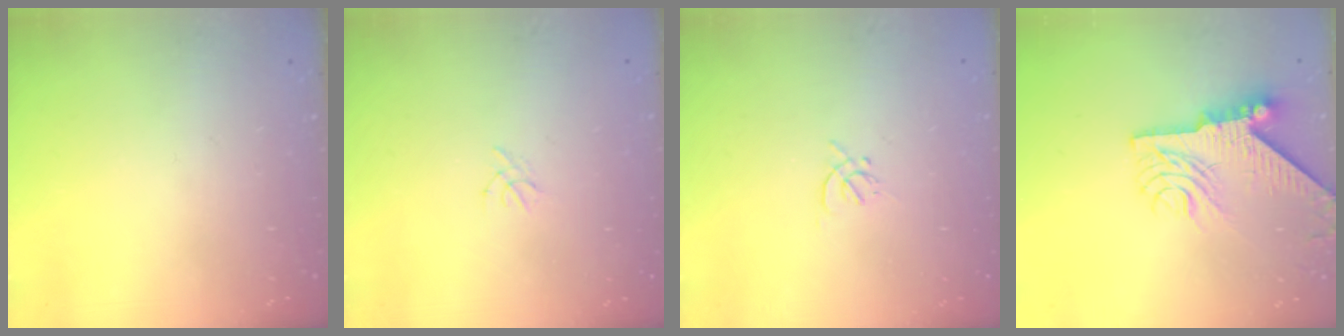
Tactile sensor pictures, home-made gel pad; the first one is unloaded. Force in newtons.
{"total": 1.3, "press": 1.2, "slide": 0.4}
{"total": 1.7, "press": 1.7, "slide": 0.5}
{"total": 10.2, "press": 10.1, "slide": 1.0}